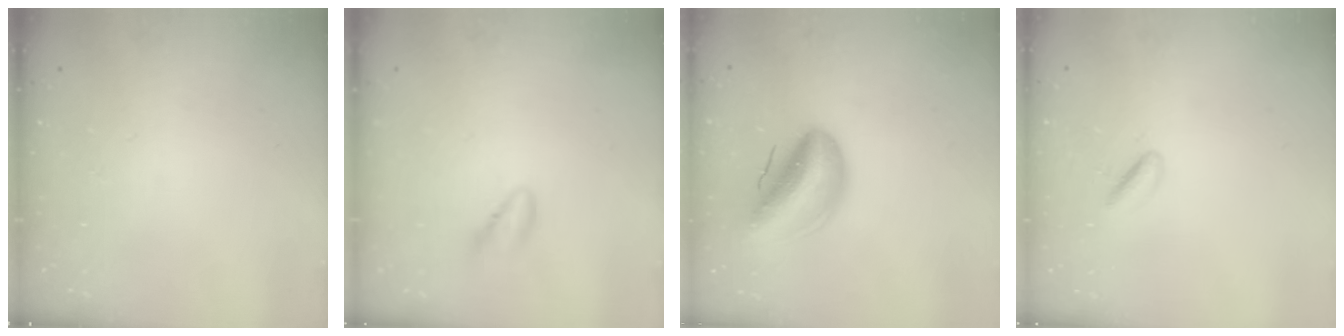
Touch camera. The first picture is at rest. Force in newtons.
{"total": 0.0}
{"total": 14.7, "press": 14.0, "slide": 4.5}
{"total": 3.5, "press": 3.4, "slide": 0.8}